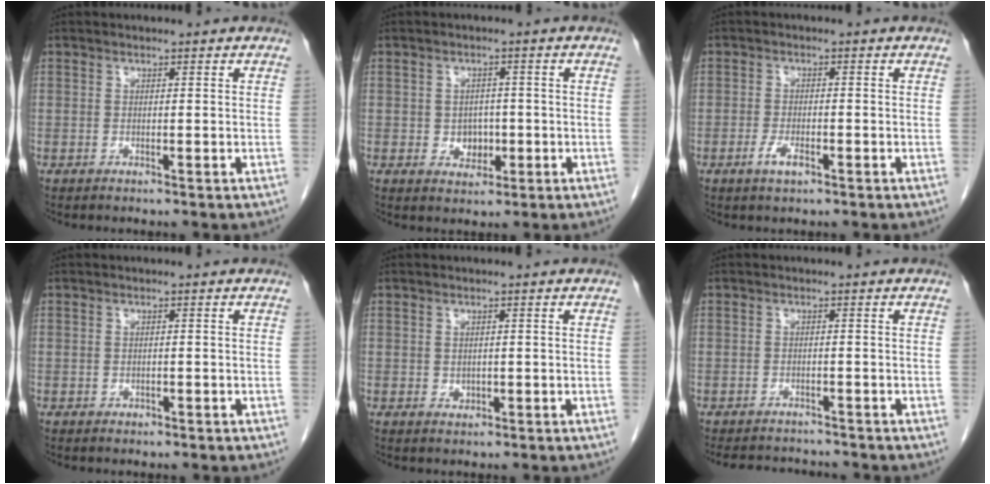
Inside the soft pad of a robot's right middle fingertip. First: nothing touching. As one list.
[{"total": 3.3, "force": [-0.5, 2.7, 1.8], "torque": [-0.022, 0.005, 0.001]}, {"total": 2.7, "force": [-1.4, 0.8, 2.2], "torque": [-0.046, 0.000, -0.023]}, {"total": 0.6, "force": [-0.2, 0.4, 0.3], "torque": [-0.007, 0.001, 0.000]}, {"total": 1.0, "force": [0.0, 0.8, 0.6], "torque": [-0.010, 0.000, 0.005]}, {"total": 6.9, "force": [-6.5, 1.7, 1.6], "torque": [-0.020, 0.000, -0.089]}]